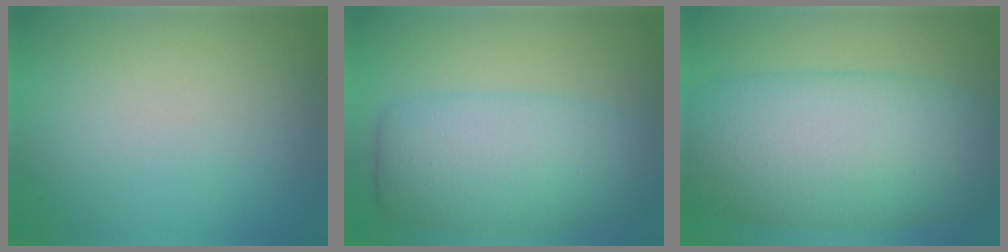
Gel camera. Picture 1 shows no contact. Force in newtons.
{"total": 7.9, "press": 7.9, "slide": 0.1}
{"total": 13.4, "press": 13.4, "slide": 0.0}